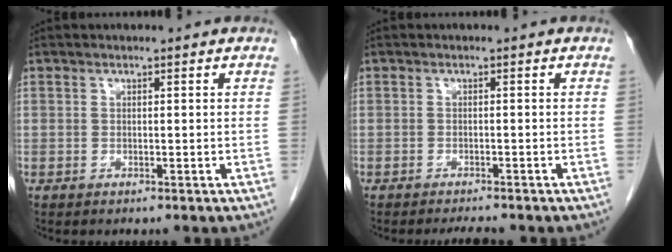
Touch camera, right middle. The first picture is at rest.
{"total": 2.2, "force": [-2.1, 0.2, 0.7], "torque": [-0.012, -0.006, -0.029]}